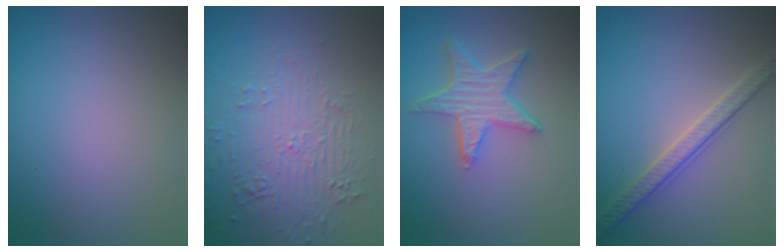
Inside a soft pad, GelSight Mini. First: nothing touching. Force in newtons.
{"total": 5.9, "press": 3.6, "slide": 4.7}
{"total": 4.4, "press": 3.7, "slide": 2.5}
{"total": 3.1, "press": 2.9, "slide": 1.1}